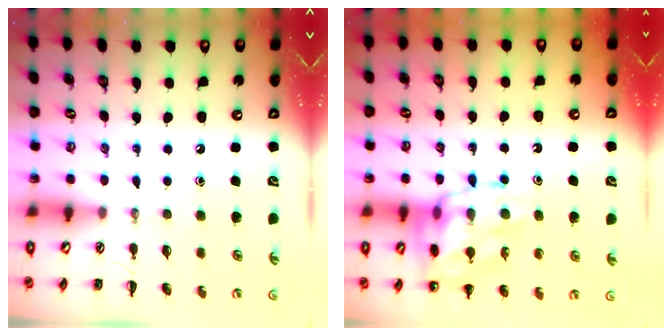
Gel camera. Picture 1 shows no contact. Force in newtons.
{"total": 20.7, "press": 20.5, "slide": 3.0}